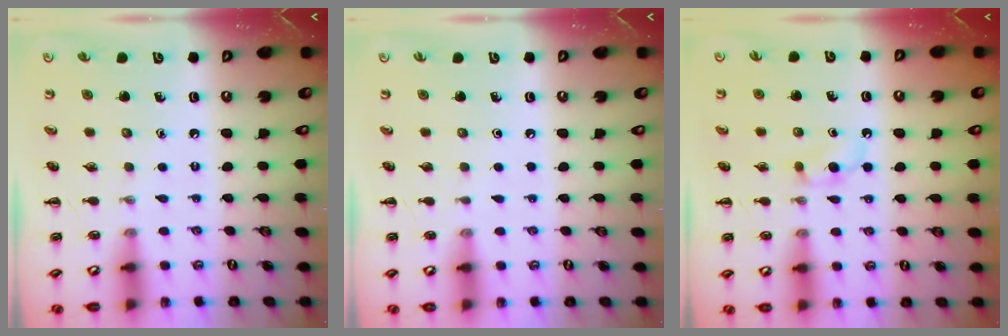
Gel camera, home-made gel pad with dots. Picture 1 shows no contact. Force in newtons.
{"total": 0.0}
{"total": 3.2, "press": 2.9, "slide": 1.4}